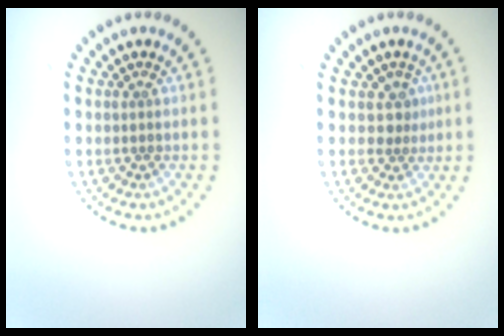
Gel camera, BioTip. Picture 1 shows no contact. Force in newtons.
{"total": 1.7, "press": 1.2, "slide": 1.3}